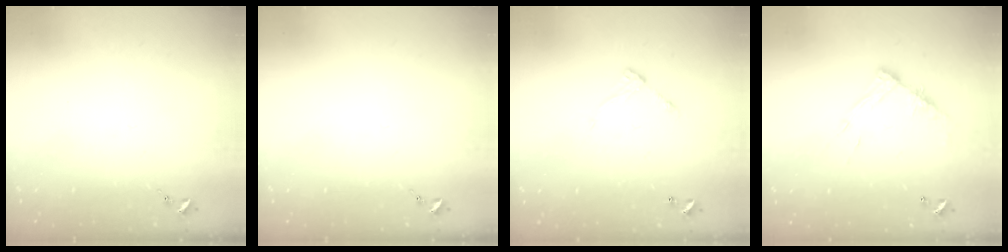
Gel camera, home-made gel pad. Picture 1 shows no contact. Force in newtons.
{"total": 0.0}
{"total": 7.1, "press": 7.1, "slide": 0.5}
{"total": 12.1, "press": 12.1, "slide": 1.1}